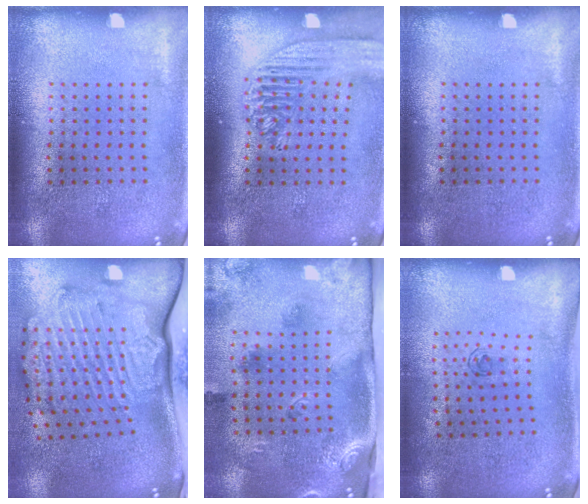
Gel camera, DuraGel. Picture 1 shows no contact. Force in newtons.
{"total": 1.9, "press": 1.7, "slide": 0.9}
{"total": 0.0}
{"total": 3.5, "press": 2.6, "slide": 2.4}
{"total": 3.3, "press": 2.0, "slide": 2.6}
{"total": 0.7, "press": 0.2, "slide": 0.6}